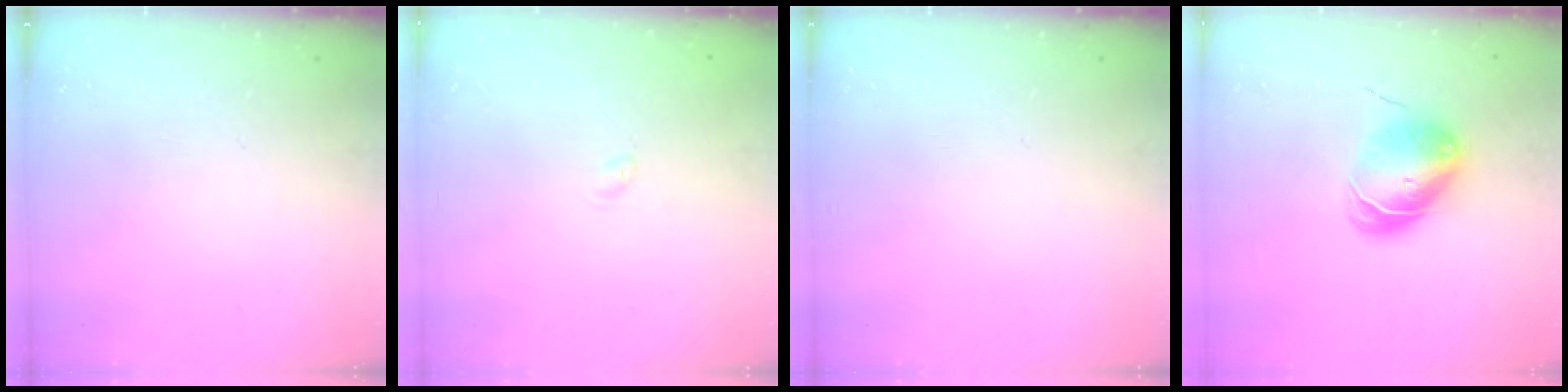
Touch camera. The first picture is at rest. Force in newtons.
{"total": 2.3, "press": 2.3, "slide": 0.3}
{"total": 0.0}
{"total": 8.4, "press": 8.3, "slide": 1.6}